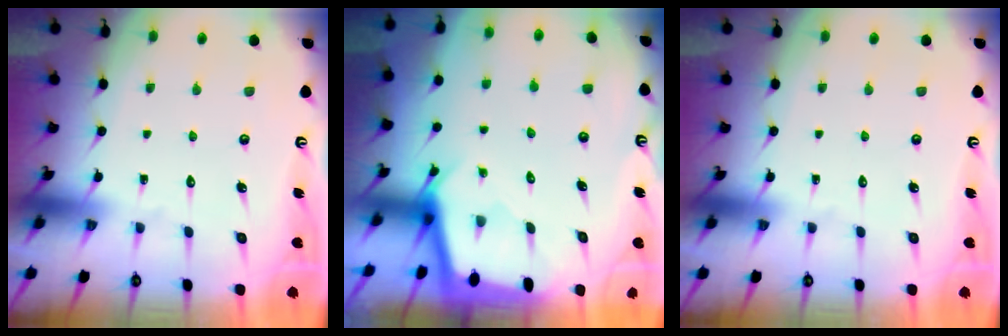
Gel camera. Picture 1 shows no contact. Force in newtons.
{"total": 2.4, "press": 2.4, "slide": 0.1}
{"total": 0.0}